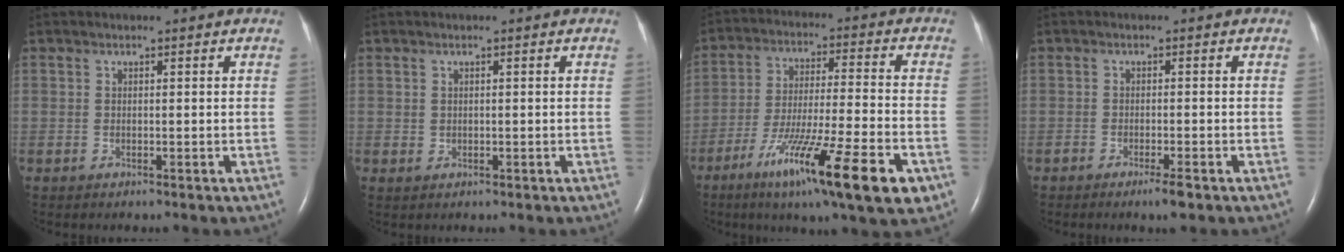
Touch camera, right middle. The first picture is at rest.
{"total": 0.7, "force": [0.1, 0.6, 0.2], "torque": [-0.002, 0.001, 0.005]}
{"total": 18.7, "force": [-9.7, 1.0, 15.9], "torque": [-0.240, -0.040, -0.158]}
{"total": 2.2, "force": [-1.5, 0.1, 1.6], "torque": [-0.030, -0.003, -0.026]}